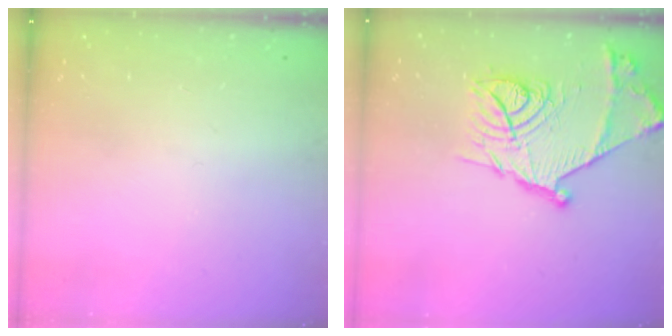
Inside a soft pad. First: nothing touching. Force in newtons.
{"total": 19.7, "press": 19.7, "slide": 1.1}